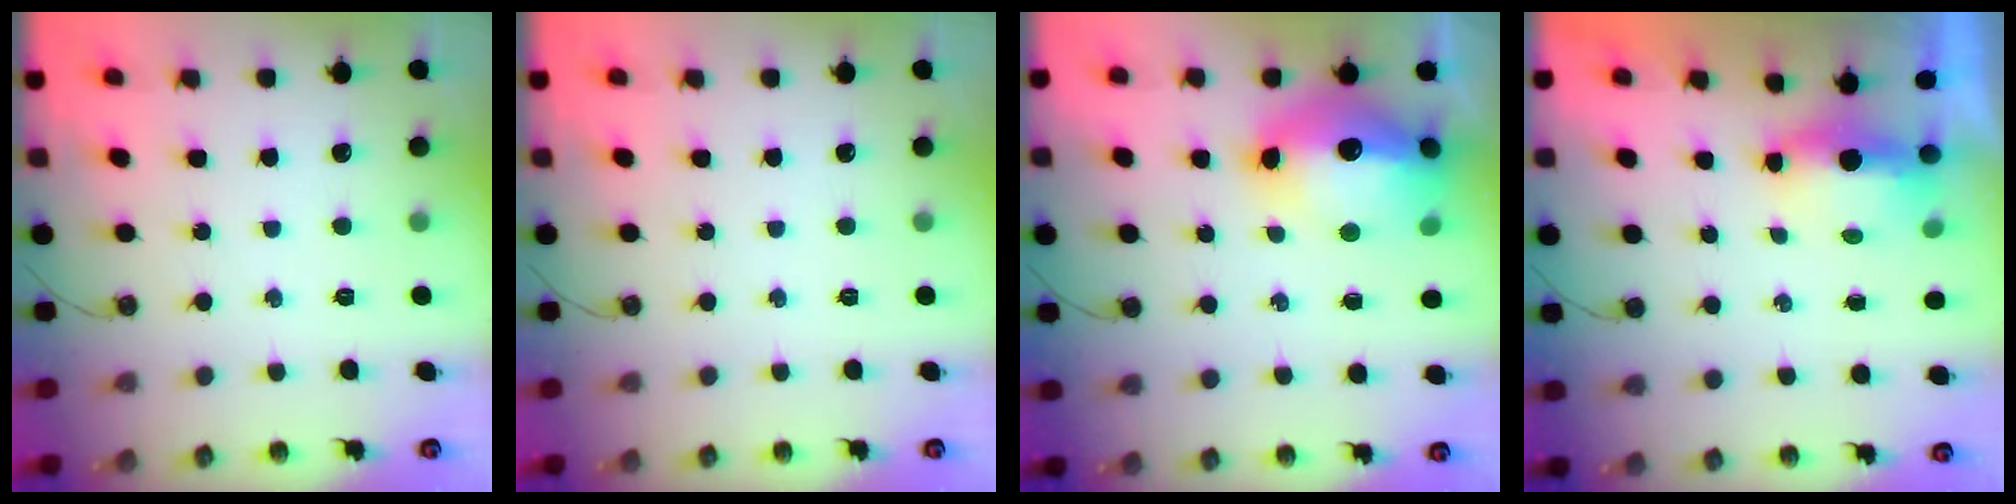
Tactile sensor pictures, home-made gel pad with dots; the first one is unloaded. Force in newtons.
{"total": 0.0}
{"total": 18.6, "press": 18.5, "slide": 2.3}
{"total": 5.3, "press": 4.9, "slide": 2.1}